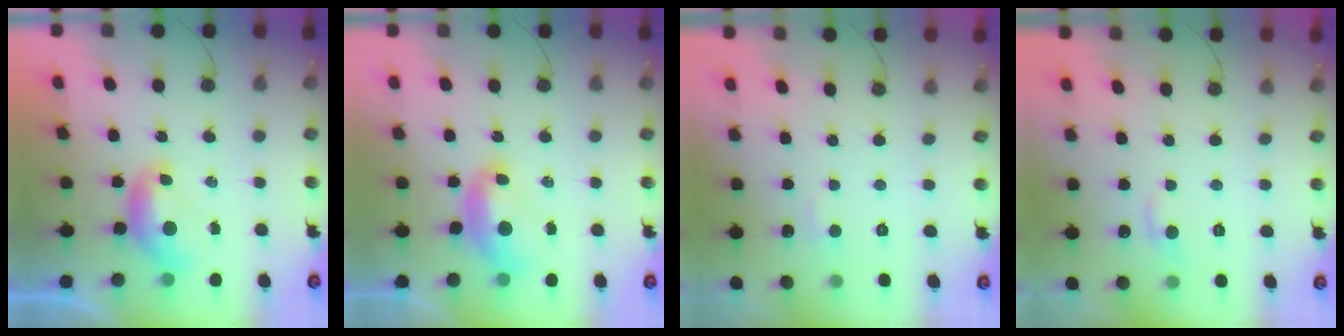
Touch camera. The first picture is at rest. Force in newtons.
{"total": 2.3, "press": 2.3, "slide": 0.6}
{"total": 1.8, "press": 1.7, "slide": 0.6}
{"total": 0.9, "press": 0.4, "slide": 0.7}